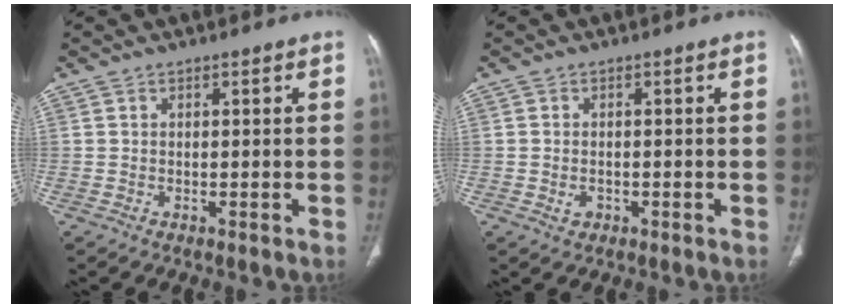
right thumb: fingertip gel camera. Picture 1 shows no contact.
{"total": 1.8, "force": [-0.6, 1.4, 1.0], "torque": [-0.016, 0.005, -0.005]}